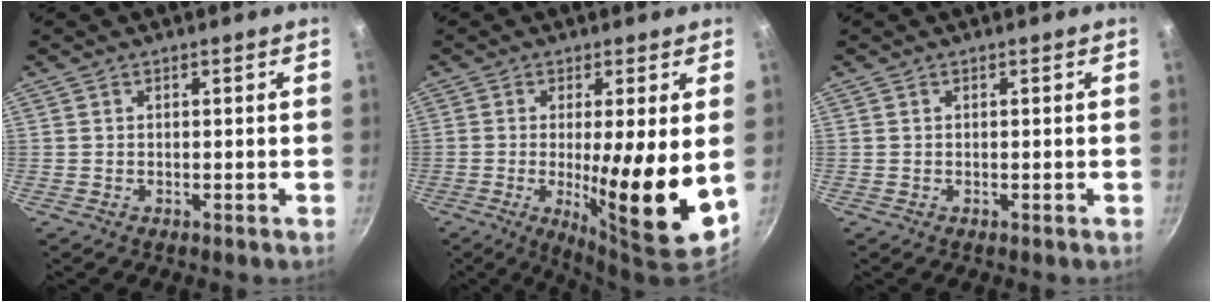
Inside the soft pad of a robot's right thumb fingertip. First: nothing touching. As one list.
[{"total": 14.1, "force": [-0.8, 2.2, 13.9], "torque": [-0.218, -0.020, -0.008]}, {"total": 0.0}]